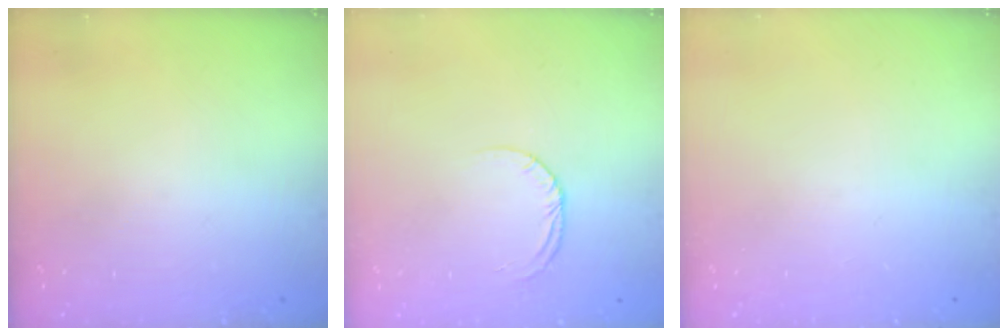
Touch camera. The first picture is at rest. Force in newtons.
{"total": 3.2, "press": 3.2, "slide": 0.3}
{"total": 0.0}